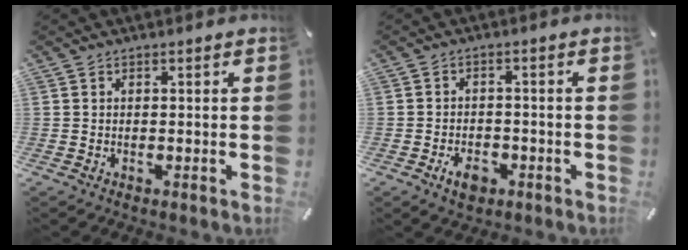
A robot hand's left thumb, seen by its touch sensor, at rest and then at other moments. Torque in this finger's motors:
{"motor_torque": [-0.02, 0.09, 0.00, 0.02, 0.00]}